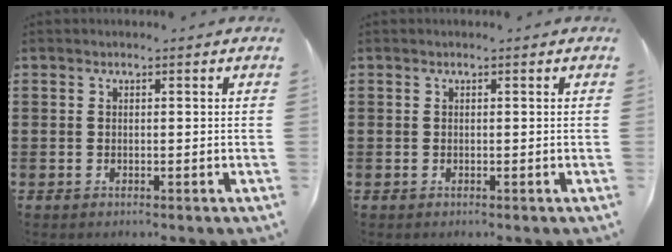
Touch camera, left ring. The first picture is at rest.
{"total": 0.0}